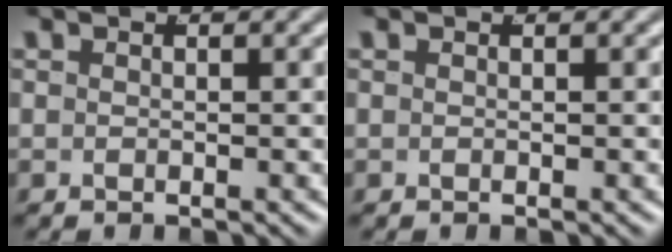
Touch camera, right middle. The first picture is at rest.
{"total": 0.0}